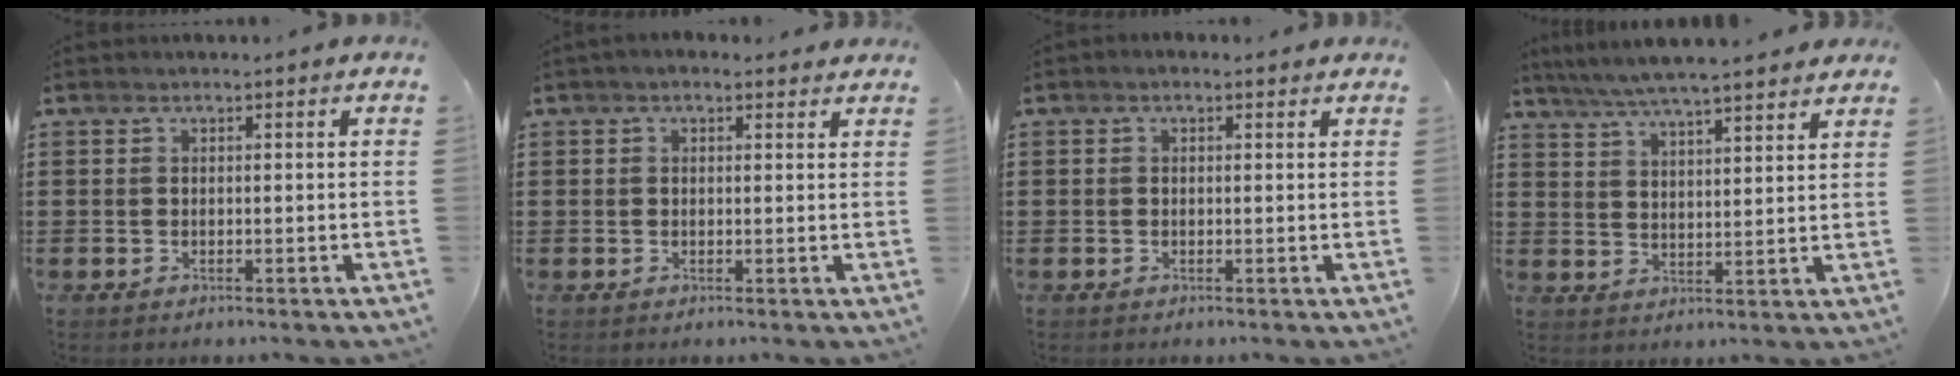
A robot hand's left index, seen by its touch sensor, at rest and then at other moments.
{"total": 1.4, "force": [0.9, 0.8, 0.7], "torque": [-0.016, 0.007, 0.016]}
{"total": 0.8, "force": [0.1, 0.7, 0.4], "torque": [-0.009, 0.006, 0.002]}
{"total": 5.5, "force": [5.1, 0.2, 2.0], "torque": [-0.058, -0.020, 0.090]}